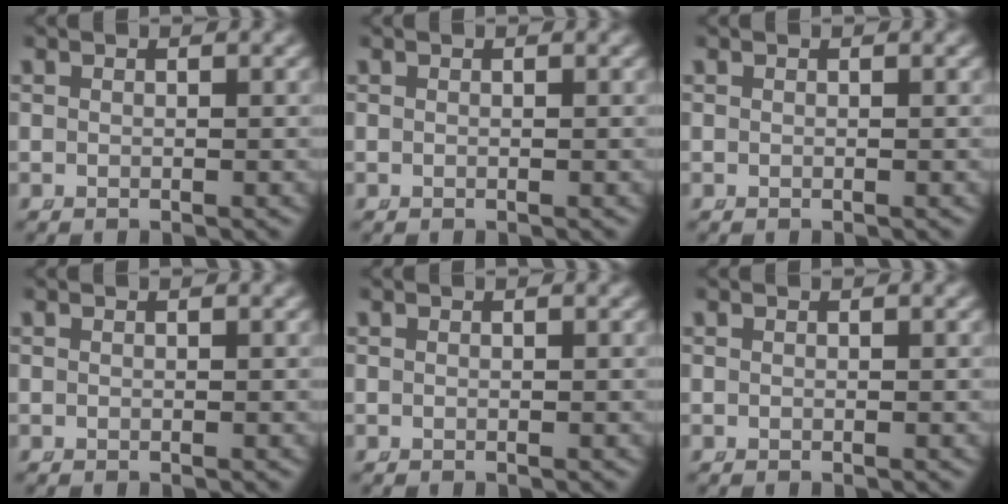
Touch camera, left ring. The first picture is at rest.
{"total": 0.0}
{"total": 0.0}
{"total": 0.0}
{"total": 0.0}
{"total": 0.0}